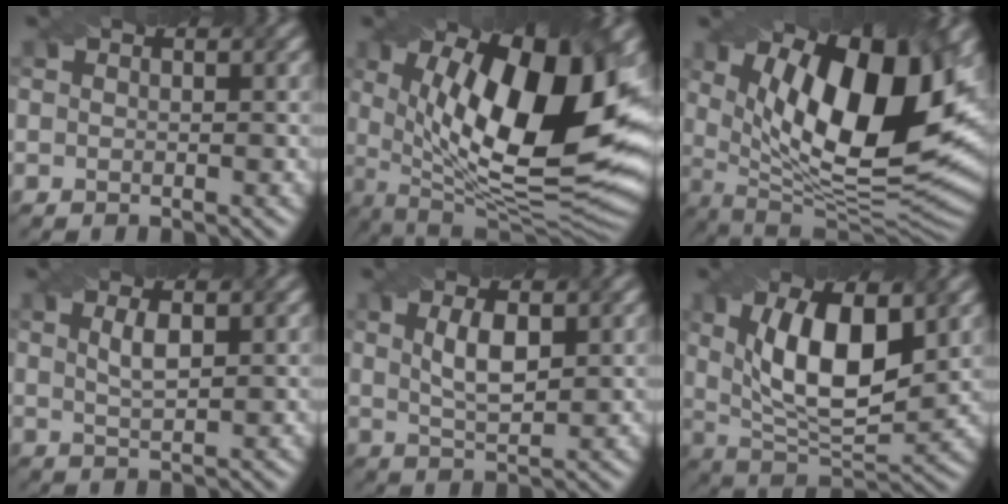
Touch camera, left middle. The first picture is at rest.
{"total": 16.1, "force": [2.9, 6.3, 14.5], "torque": [-0.210, -0.010, 0.043]}
{"total": 15.5, "force": [4.3, 6.2, 13.5], "torque": [-0.202, -0.009, 0.071]}
{"total": 1.9, "force": [0.5, 0.5, 1.7], "torque": [-0.033, 0.000, 0.013]}
{"total": 3.3, "force": [0.8, 1.2, 3.0], "torque": [-0.064, 0.001, 0.018]}
{"total": 10.0, "force": [2.1, 4.2, 8.8], "torque": [-0.150, -0.003, 0.034]}